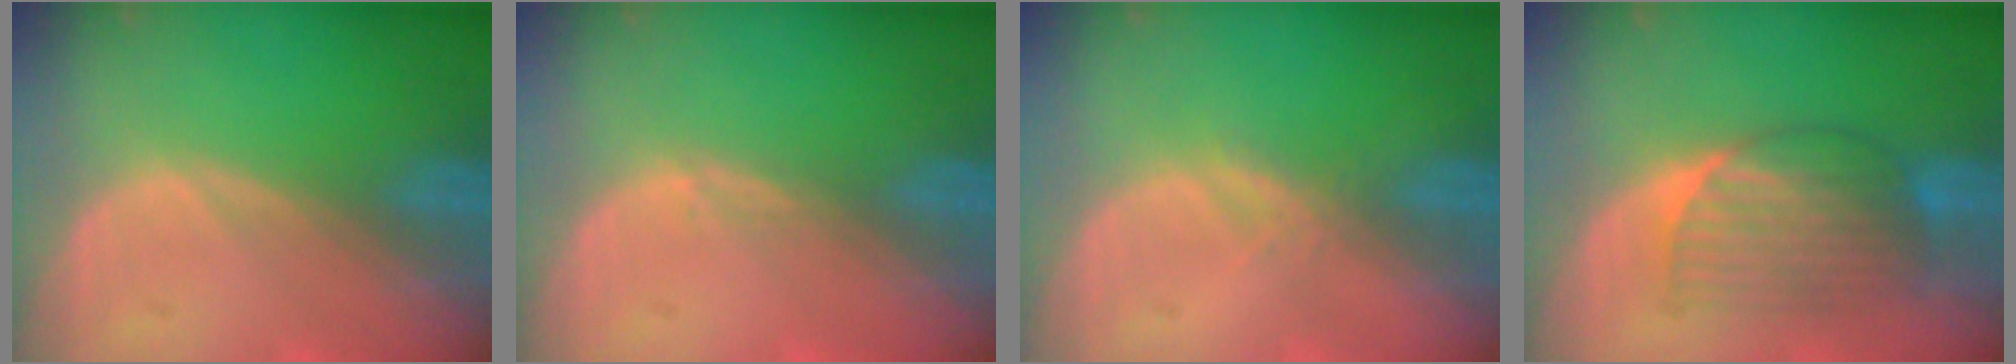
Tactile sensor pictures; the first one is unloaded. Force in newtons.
{"total": 0.6, "press": 0.4, "slide": 0.4}
{"total": 1.5, "press": 1.3, "slide": 0.8}
{"total": 6.9, "press": 6.9, "slide": 0.4}